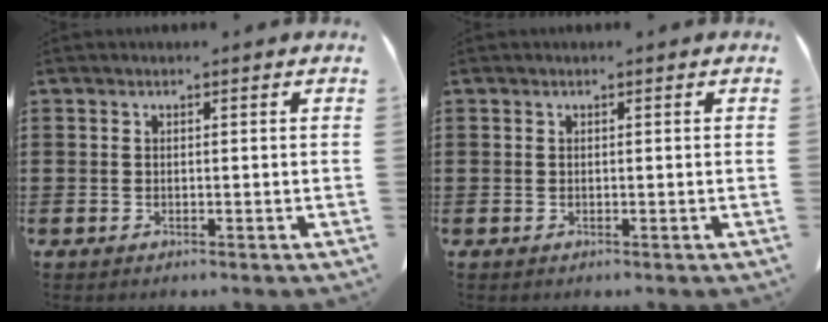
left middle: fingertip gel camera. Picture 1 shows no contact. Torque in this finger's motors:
{"motor_torque": [-2.14, 0.00, -0.02, 0.00]}